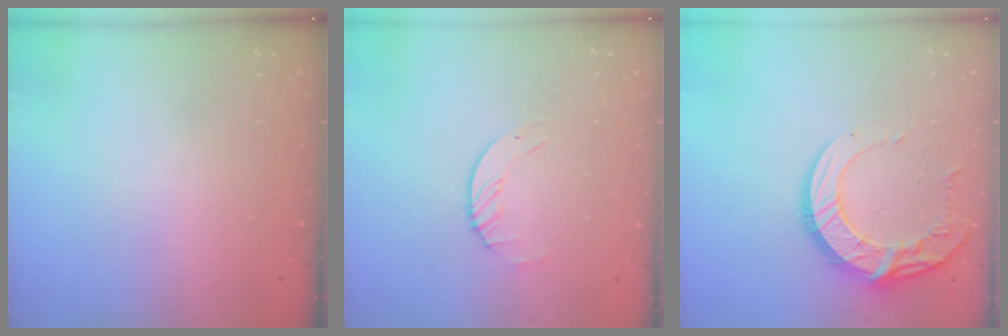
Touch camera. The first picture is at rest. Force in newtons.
{"total": 1.6, "press": 1.6, "slide": 0.2}
{"total": 13.6, "press": 13.5, "slide": 1.2}